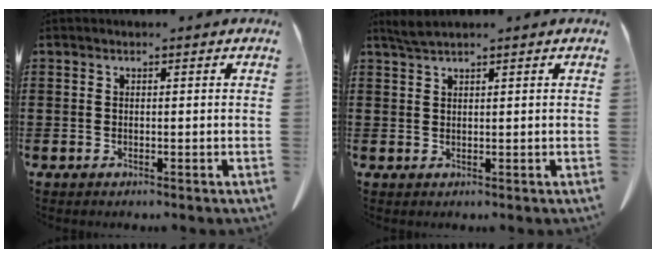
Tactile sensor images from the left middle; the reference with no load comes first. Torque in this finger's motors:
{"motor_torque": [0.40, 0.54, -0.03, -0.01]}